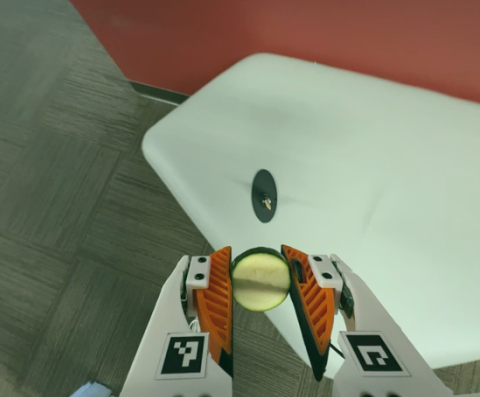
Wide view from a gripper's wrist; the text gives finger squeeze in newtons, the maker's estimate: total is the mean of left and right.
{"total": 13.4, "left": 13.9, "right": 12.9}